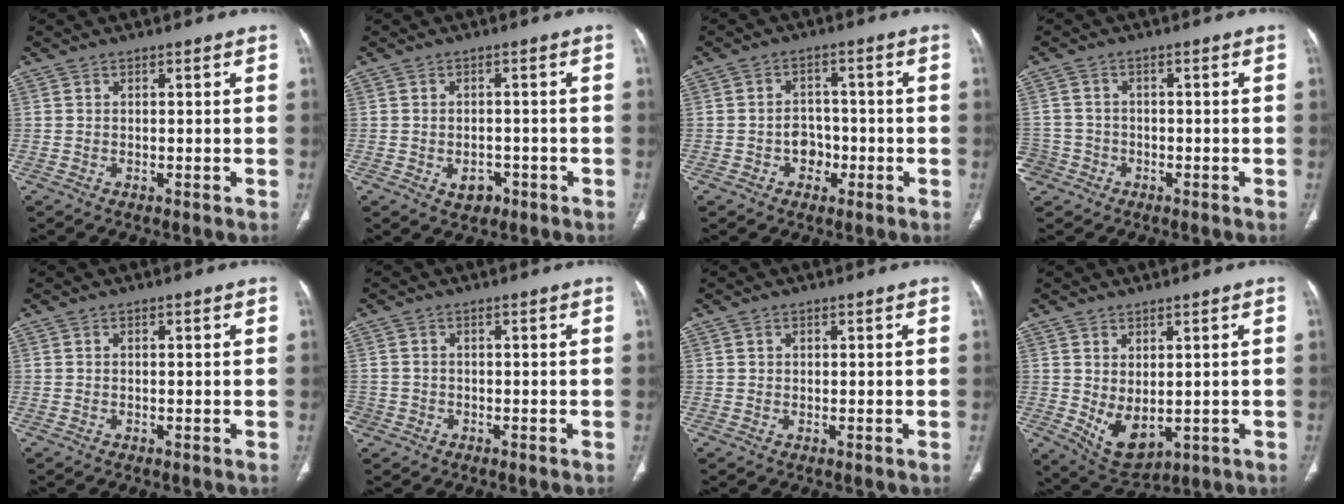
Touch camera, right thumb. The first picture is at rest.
{"total": 3.5, "force": [-1.5, 2.6, 1.8], "torque": [-0.013, 0.009, -0.013]}
{"total": 4.6, "force": [-1.6, 3.8, 2.0], "torque": [-0.005, 0.015, -0.028]}
{"total": 5.3, "force": [-2.6, 4.6, 0.3], "torque": [0.001, 0.022, -0.046]}
{"total": 0.0}
{"total": 2.5, "force": [-1.0, 2.2, 0.3], "torque": [-0.001, 0.010, -0.019]}
{"total": 0.7, "force": [0.3, 0.6, 0.1], "torque": [0.003, 0.000, 0.005]}
{"total": 7.5, "force": [-0.3, 4.4, 6.1], "torque": [-0.090, -0.010, 0.022]}